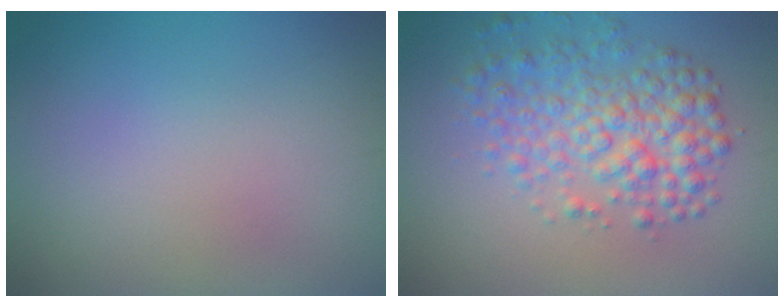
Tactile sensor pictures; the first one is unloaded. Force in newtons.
{"total": 5.0, "press": 5.0, "slide": 0.1}